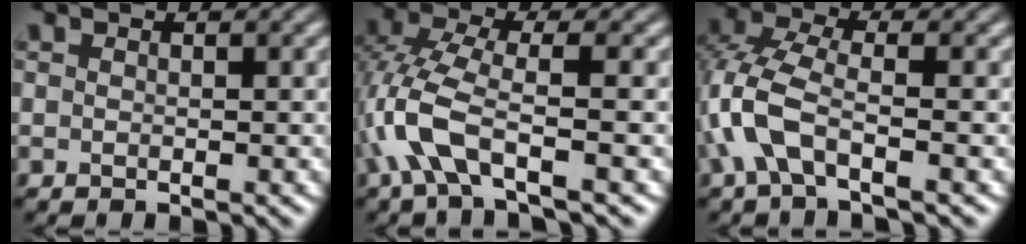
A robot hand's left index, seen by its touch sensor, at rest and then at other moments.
{"total": 5.3, "force": [-2.1, 1.6, 4.6], "torque": [-0.118, 0.005, -0.043]}
{"total": 4.7, "force": [-2.1, 1.8, 3.9], "torque": [-0.104, 0.008, -0.044]}